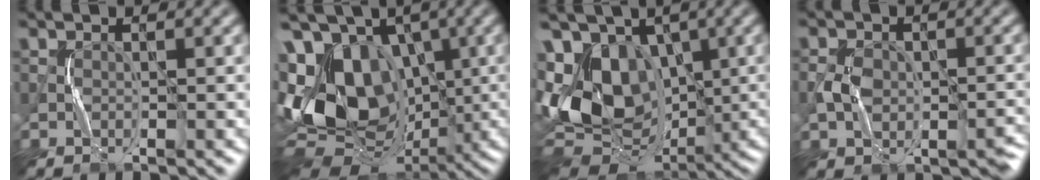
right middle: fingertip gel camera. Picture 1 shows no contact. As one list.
[{"total": 17.2, "force": [-0.2, 12.4, 11.9], "torque": [-0.216, 0.013, 0.004]}, {"total": 15.1, "force": [-0.1, 10.4, 10.9], "torque": [-0.205, 0.005, 0.012]}, {"total": 3.7, "force": [-1.0, 2.8, 2.1], "torque": [-0.035, -0.001, -0.017]}]